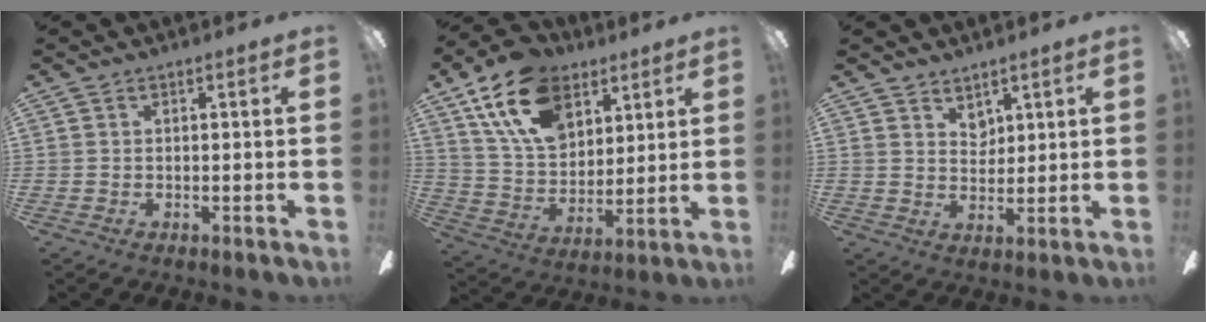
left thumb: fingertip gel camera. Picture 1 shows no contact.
{"total": 18.9, "force": [10.8, 11.7, 10.2], "torque": [-0.185, -0.028, 0.202]}
{"total": 4.3, "force": [3.4, 2.5, 0.7], "torque": [-0.006, -0.017, 0.062]}